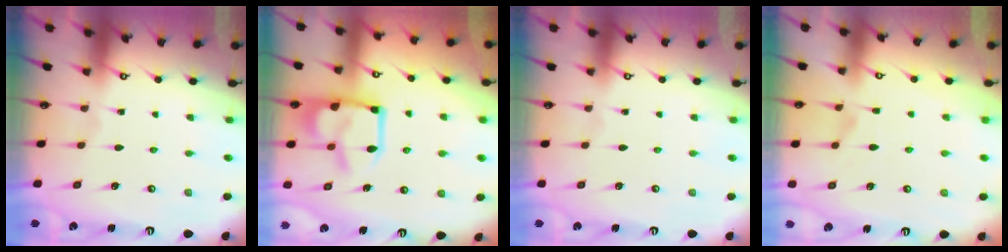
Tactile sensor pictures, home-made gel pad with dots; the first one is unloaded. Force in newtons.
{"total": 9.5, "press": 9.4, "slide": 1.4}
{"total": 0.0}
{"total": 1.3, "press": 0.1, "slide": 1.3}